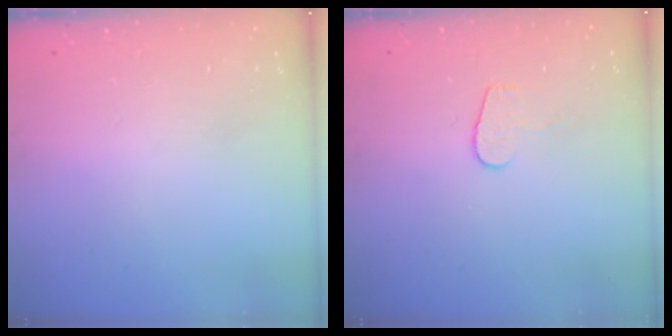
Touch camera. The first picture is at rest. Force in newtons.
{"total": 5.4, "press": 5.4, "slide": 0.6}